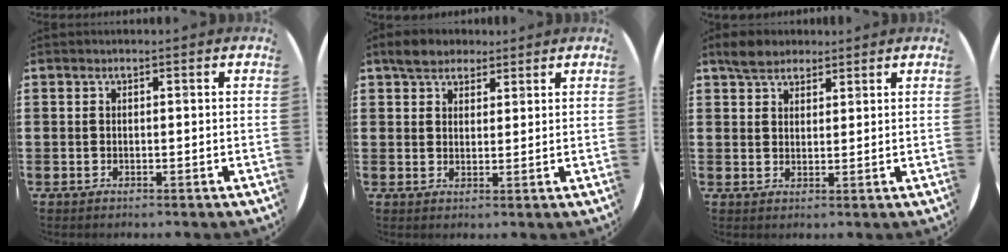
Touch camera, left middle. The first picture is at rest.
{"total": 3.5, "force": [3.0, 1.8, 0.5], "torque": [-0.003, 0.001, 0.053]}
{"total": 3.4, "force": [3.0, 1.6, 0.6], "torque": [-0.012, 0.003, 0.056]}